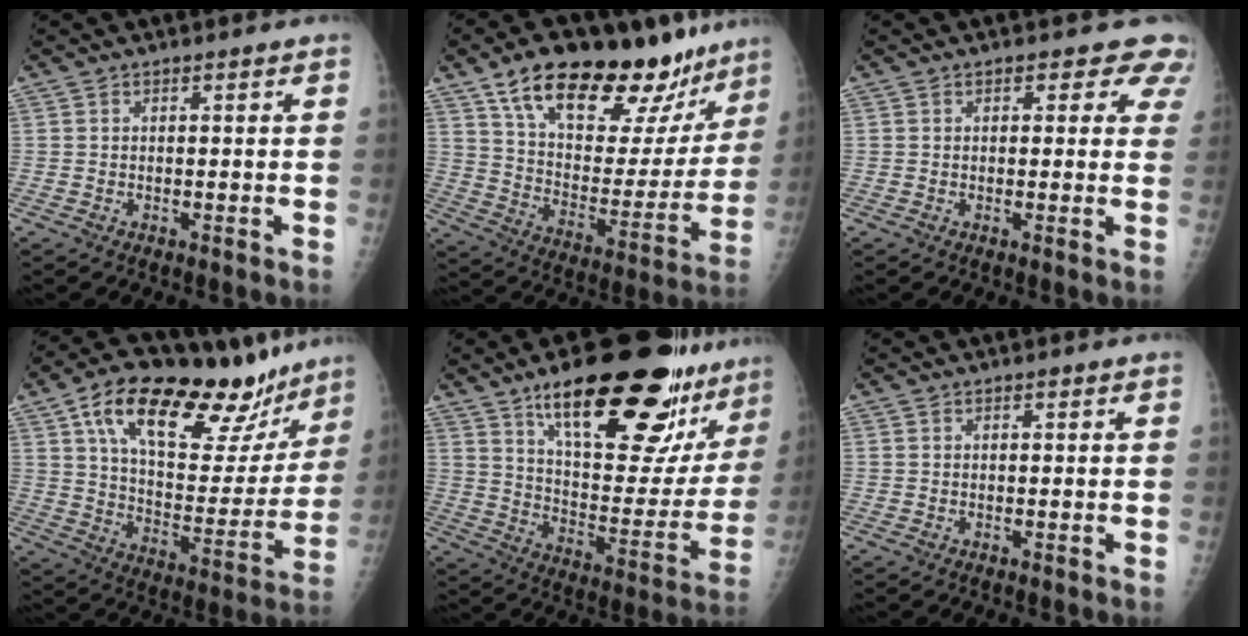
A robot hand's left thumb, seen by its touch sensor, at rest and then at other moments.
{"total": 28.7, "force": [19.2, 12.4, 17.3], "torque": [-0.219, -0.056, 0.299]}
{"total": 5.0, "force": [3.7, 2.8, 1.6], "torque": [0.024, -0.013, 0.026]}
{"total": 28.8, "force": [17.8, 12.2, 19.1], "torque": [-0.249, -0.034, 0.280]}
{"total": 30.3, "force": [20.0, 9.8, 20.5], "torque": [-0.253, -0.075, 0.297]}
{"total": 0.0}